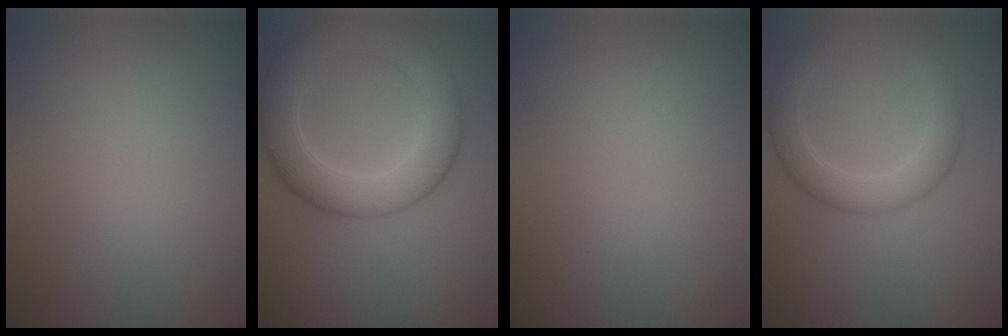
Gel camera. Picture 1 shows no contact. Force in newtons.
{"total": 7.4, "press": 7.4, "slide": 0.3}
{"total": 0.0}
{"total": 4.2, "press": 4.2, "slide": 0.1}